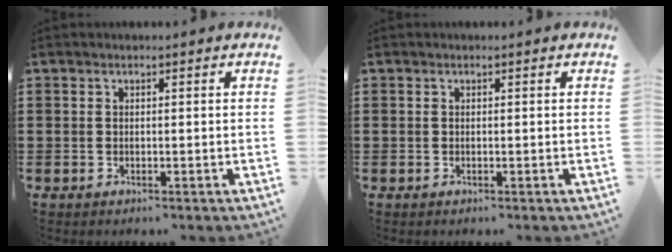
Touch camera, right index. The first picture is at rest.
{"total": 0.0}